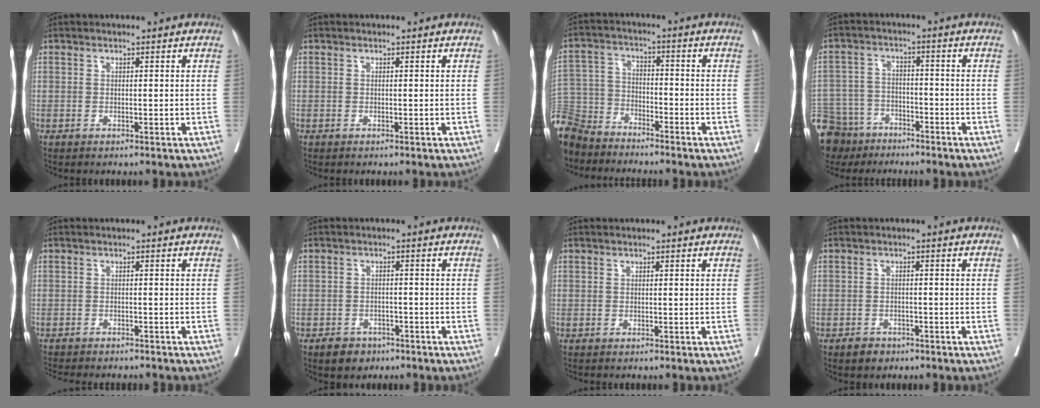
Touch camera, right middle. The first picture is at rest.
{"total": 0.0}
{"total": 12.5, "force": [-11.3, 4.6, 2.9], "torque": [-0.076, 0.004, -0.222]}
{"total": 14.9, "force": [-10.8, 9.3, 4.1], "torque": [-0.127, 0.003, -0.177]}
{"total": 9.6, "force": [-8.7, 2.1, 3.4], "torque": [-0.049, -0.008, -0.111]}
{"total": 3.6, "force": [-2.4, 2.4, 1.0], "torque": [-0.020, 0.005, -0.033]}
{"total": 0.0}
{"total": 2.3, "force": [-1.7, 1.4, 0.6], "torque": [-0.014, 0.003, -0.023]}